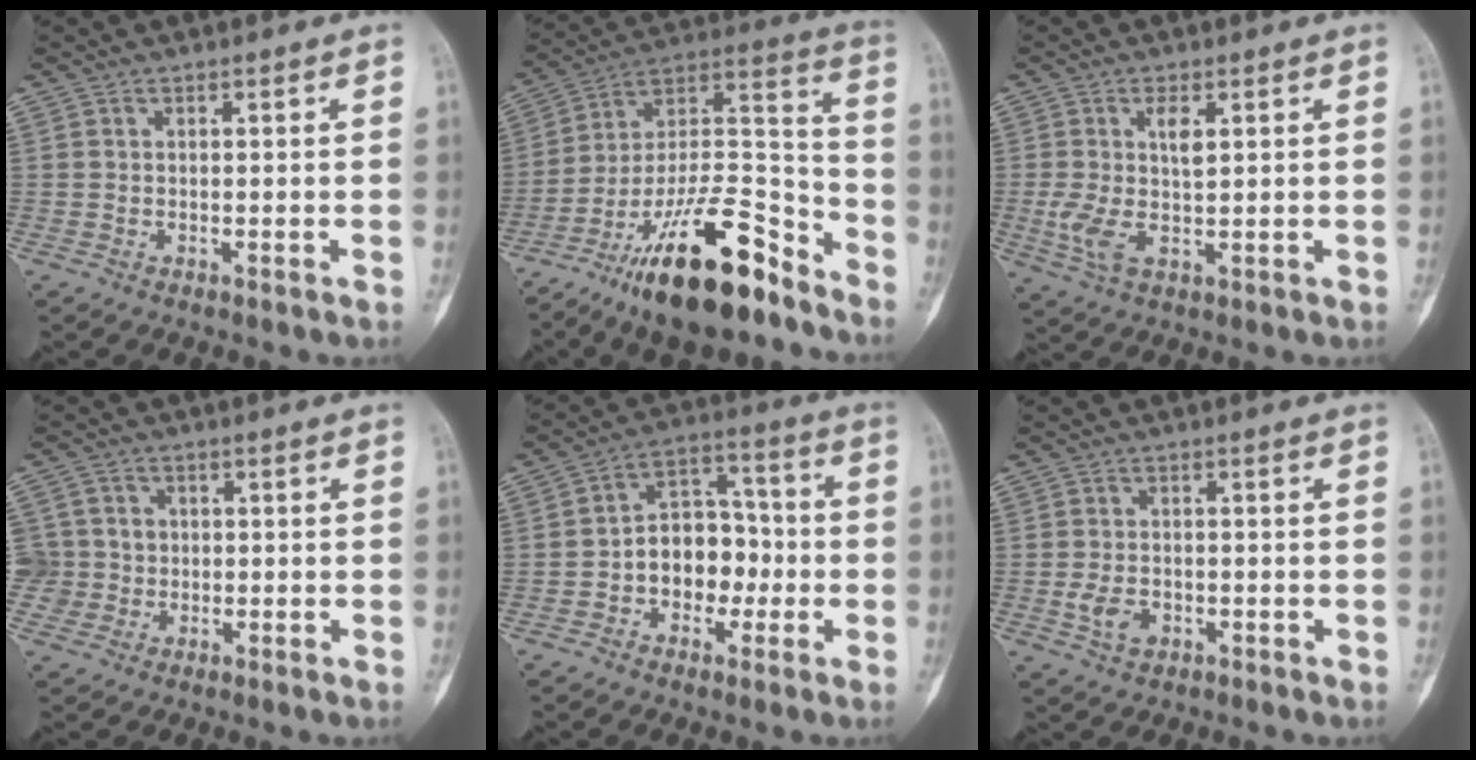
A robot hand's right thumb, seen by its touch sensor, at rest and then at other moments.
{"total": 24.8, "force": [-16.2, 8.2, 16.8], "torque": [-0.267, 0.094, -0.275]}
{"total": 6.7, "force": [1.1, 3.0, 5.9], "torque": [-0.129, 0.001, 0.024]}
{"total": 6.0, "force": [-0.4, 6.0, 0.2], "torque": [0.026, 0.016, -0.012]}
{"total": 11.2, "force": [-2.2, 8.3, 7.3], "torque": [-0.063, 0.047, -0.045]}
{"total": 4.0, "force": [-1.2, 2.8, 2.6], "torque": [-0.044, 0.003, -0.018]}